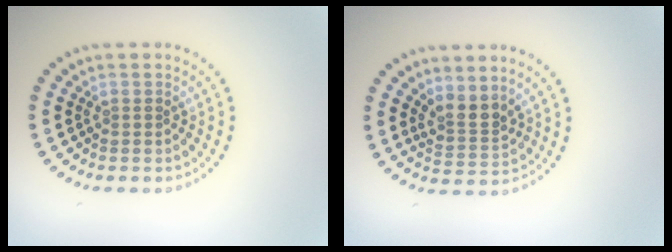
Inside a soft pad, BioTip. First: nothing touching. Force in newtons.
{"total": 2.5, "press": 1.9, "slide": 1.7}